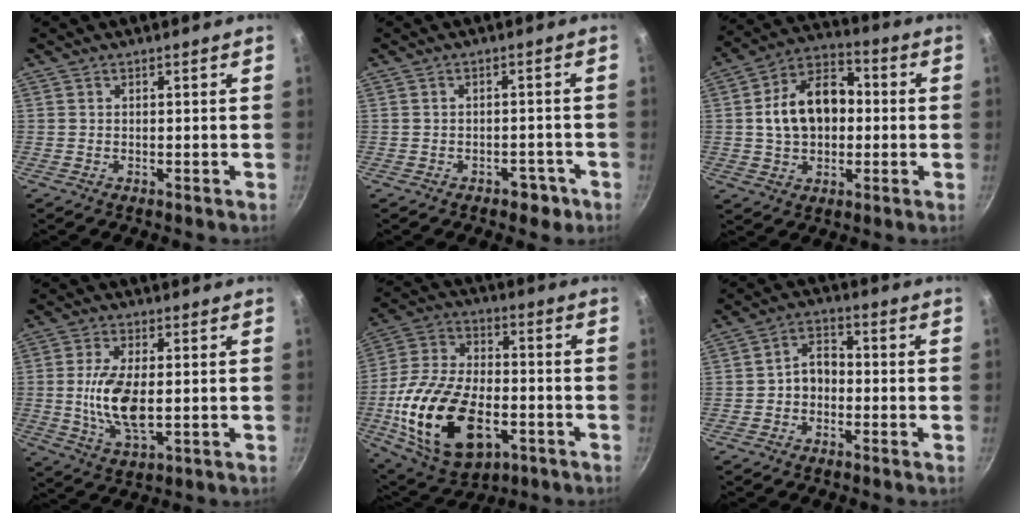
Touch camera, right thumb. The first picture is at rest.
{"total": 3.6, "force": [-2.2, 2.3, 1.7], "torque": [-0.003, 0.026, -0.013]}
{"total": 14.7, "force": [0.4, 10.3, 10.5], "torque": [-0.145, 0.031, -0.003]}
{"total": 10.7, "force": [-0.4, 4.9, 9.5], "torque": [-0.191, -0.008, -0.007]}
{"total": 24.6, "force": [-7.0, 14.3, 18.7], "torque": [-0.350, 0.020, -0.112]}
{"total": 5.5, "force": [-1.1, 4.1, 3.4], "torque": [-0.032, 0.025, -0.027]}